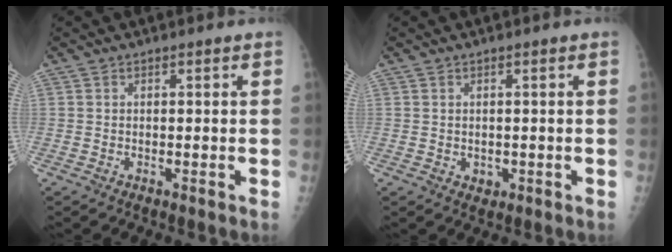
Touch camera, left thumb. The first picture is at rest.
{"total": 1.4, "force": [0.0, 1.1, 0.8], "torque": [-0.009, -0.002, 0.006]}